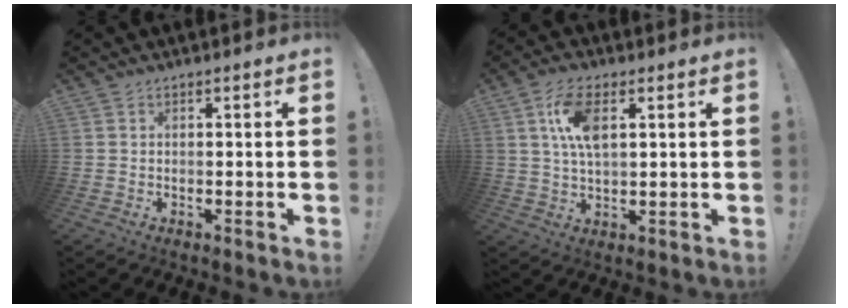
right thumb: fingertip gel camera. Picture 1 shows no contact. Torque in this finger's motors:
{"motor_torque": [-0.27, 0.51, 1.06, 0.19, 0.36]}